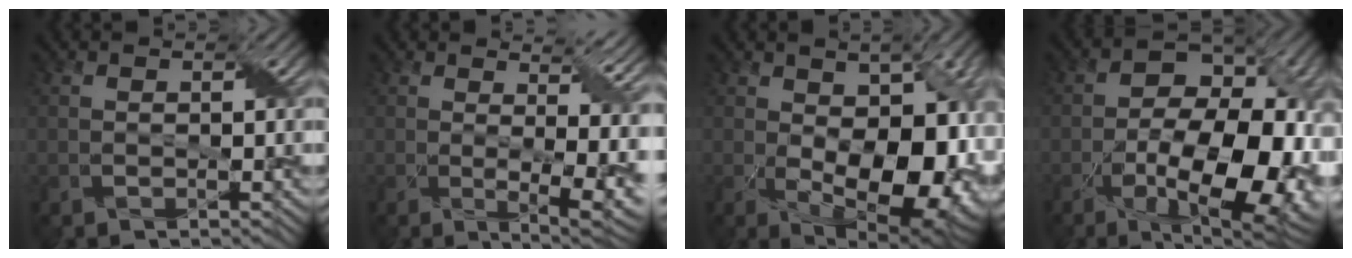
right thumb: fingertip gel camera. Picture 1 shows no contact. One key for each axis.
{"total": 9.9, "fx": 1.3, "fy": 4.2, "fz": 8.9, "tx": -0.097, "ty": -0.002, "tz": 0.038}
{"total": 17.2, "fx": -2.3, "fy": 9.4, "fz": 14.2, "tx": -0.204, "ty": -0.045, "tz": -0.004}
{"total": 16.7, "fx": -5.0, "fy": 8.4, "fz": 13.5, "tx": -0.207, "ty": -0.005, "tz": -0.086}